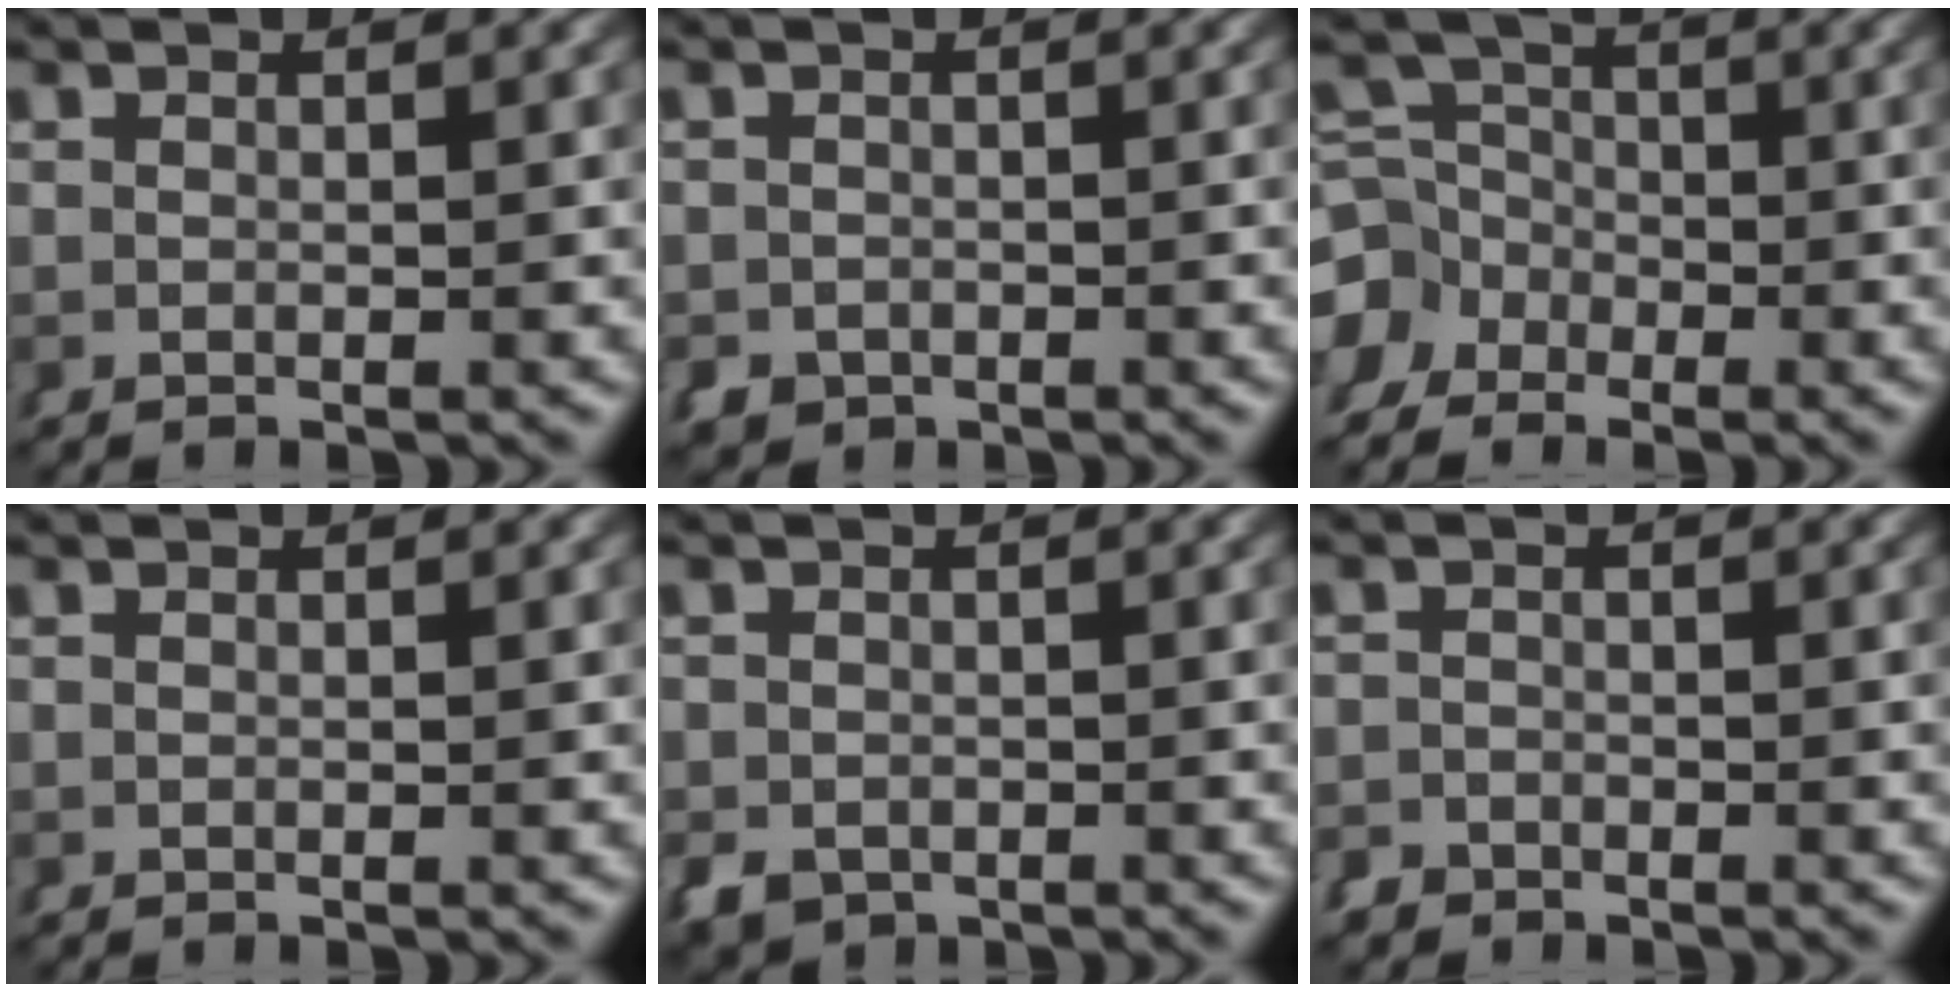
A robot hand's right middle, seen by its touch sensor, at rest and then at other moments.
{"total": 3.1, "force": [-2.0, 2.3, 0.5], "torque": [-0.009, -0.028, -0.021]}
{"total": 6.8, "force": [-2.6, 5.9, 2.3], "torque": [-0.043, -0.036, -0.040]}
{"total": 0.0}
{"total": 3.1, "force": [-2.0, 2.1, 0.9], "torque": [-0.015, -0.031, -0.020]}
{"total": 2.0, "force": [-1.9, 0.6, -0.4], "torque": [0.016, -0.016, -0.028]}